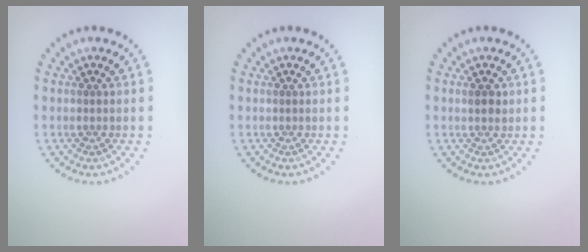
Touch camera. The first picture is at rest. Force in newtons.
{"total": 0.0}
{"total": 1.1, "press": 1.0, "slide": 0.2}